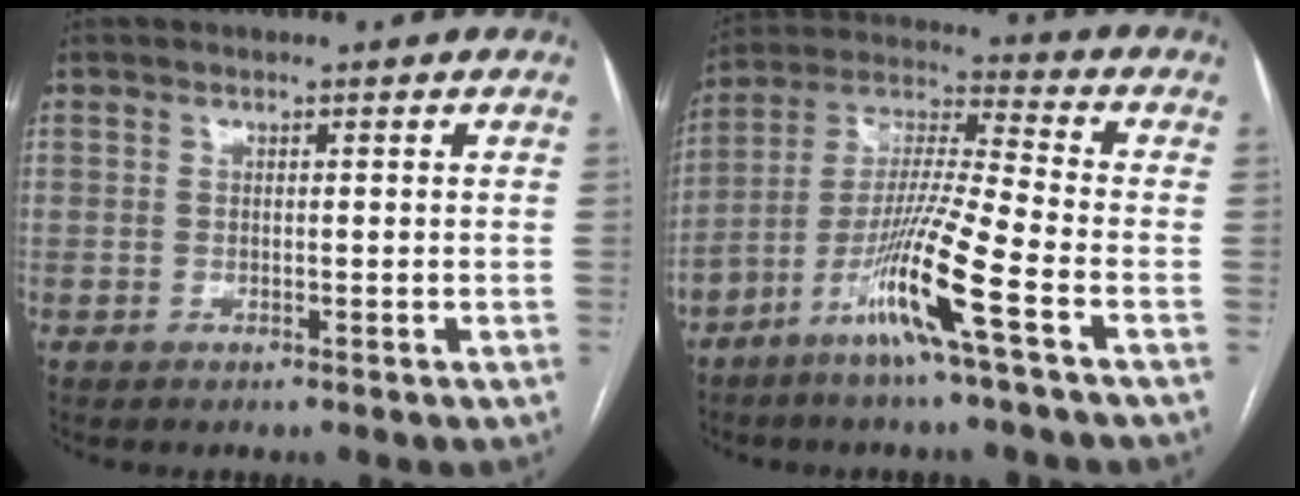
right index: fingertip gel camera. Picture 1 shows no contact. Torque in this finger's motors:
{"motor_torque": [1.14, -1.00, 0.42, 0.21]}